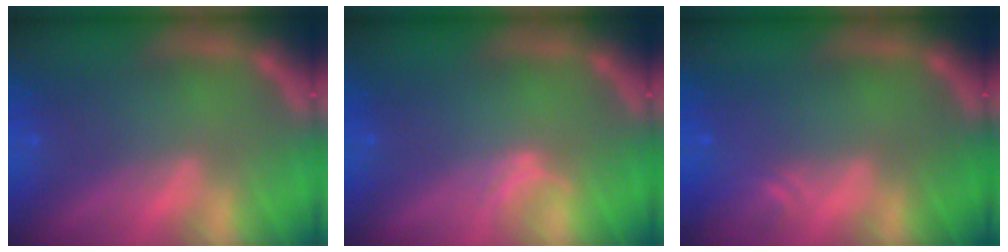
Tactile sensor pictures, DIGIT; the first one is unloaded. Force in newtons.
{"total": 1.0}
{"total": 1.9}